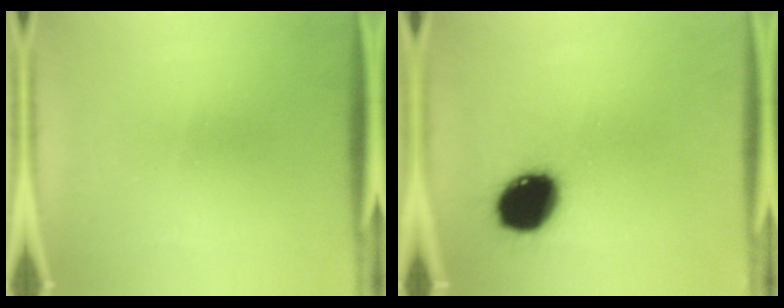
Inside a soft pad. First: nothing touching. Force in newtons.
{"total": 13.5}